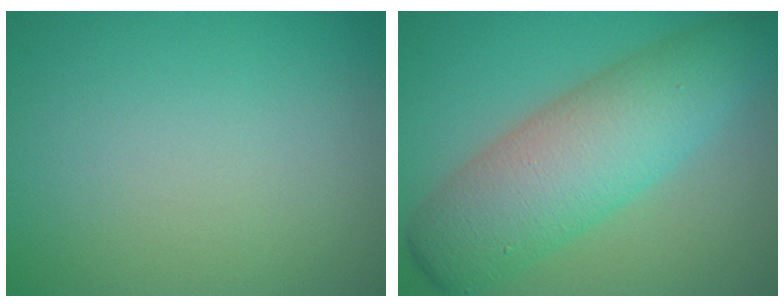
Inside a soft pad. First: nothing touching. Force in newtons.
{"total": 8.2, "press": 8.2, "slide": 0.3}